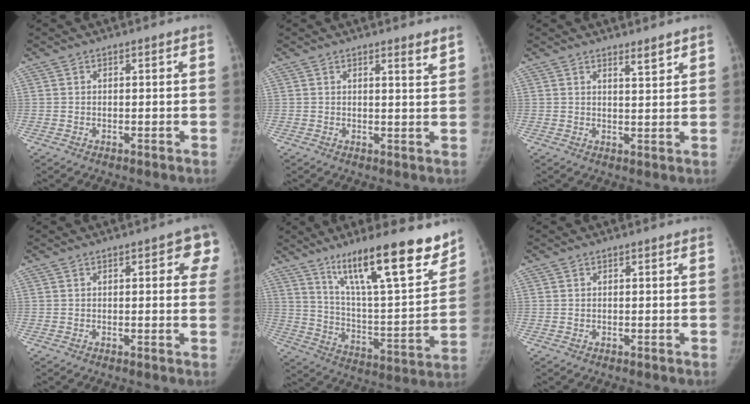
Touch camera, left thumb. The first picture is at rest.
{"total": 2.4, "force": [1.9, 0.1, 1.5], "torque": [-0.019, -0.017, 0.026]}
{"total": 2.6, "force": [2.2, 0.4, 1.4], "torque": [-0.018, -0.022, 0.035]}
{"total": 6.3, "force": [2.3, 2.4, 5.4], "torque": [-0.031, -0.002, 0.016]}
{"total": 23.9, "force": [16.1, 5.1, 16.8], "torque": [-0.234, -0.075, 0.266]}
{"total": 0.0}